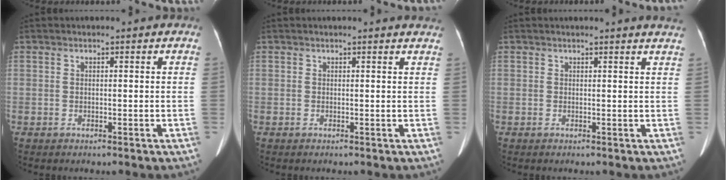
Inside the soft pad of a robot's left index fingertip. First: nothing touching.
{"total": 2.6, "force": [2.6, 0.2, 0.4], "torque": [-0.008, -0.006, 0.010]}
{"total": 3.8, "force": [3.7, -0.2, 1.0], "torque": [-0.013, -0.007, 0.021]}